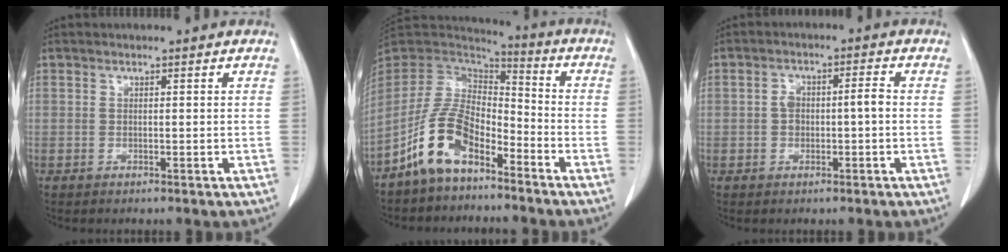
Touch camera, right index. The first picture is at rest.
{"total": 11.5, "force": [-7.1, 5.3, 7.3], "torque": [-0.161, 0.018, -0.141]}
{"total": 3.8, "force": [-0.5, 1.5, 3.4], "torque": [-0.066, 0.019, -0.007]}